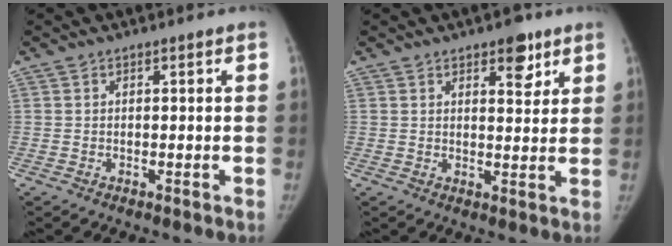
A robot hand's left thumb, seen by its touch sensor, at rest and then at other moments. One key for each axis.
{"total": 5.6, "fx": 3.4, "fy": 2.6, "fz": 3.5, "tx": -0.022, "ty": -0.018, "tz": 0.044}